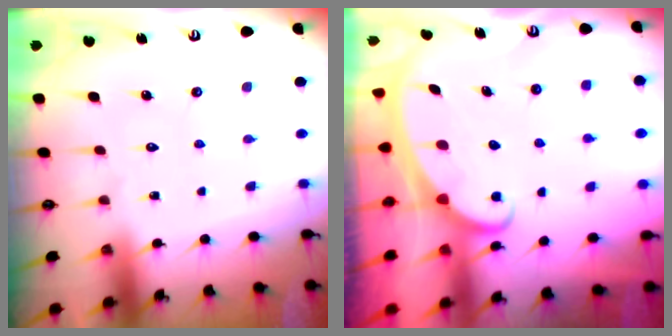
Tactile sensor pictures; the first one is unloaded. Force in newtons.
{"total": 2.4, "press": 2.4, "slide": 0.3}